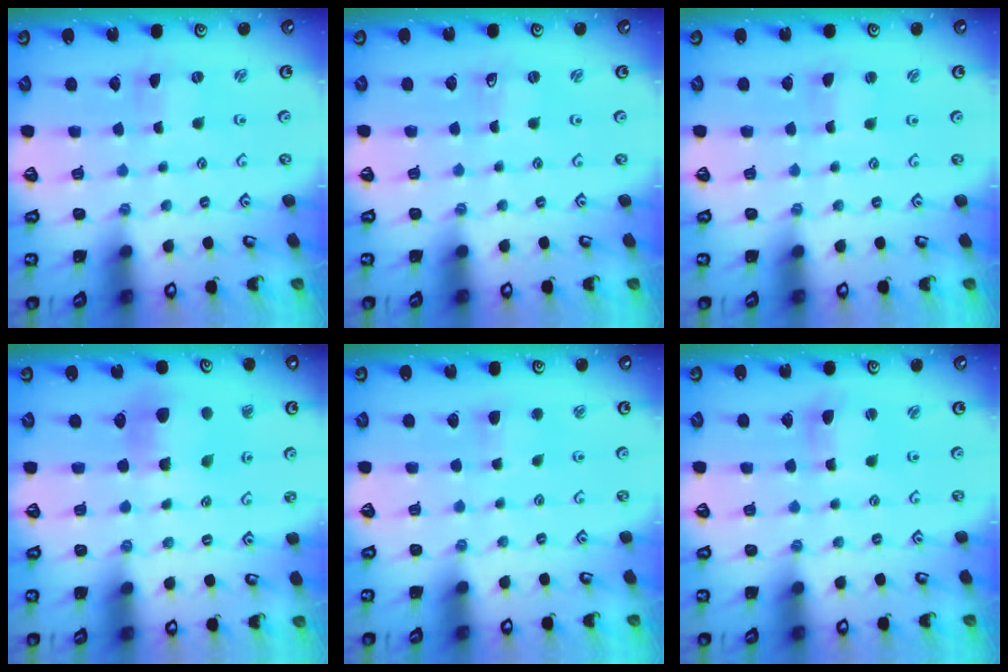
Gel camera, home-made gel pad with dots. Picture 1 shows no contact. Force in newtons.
{"total": 0.0}
{"total": 0.8, "press": 0.8, "slide": 0.0}
{"total": 6.9, "press": 6.9, "slide": 0.4}
{"total": 3.1, "press": 3.1, "slide": 0.4}
{"total": 5.1, "press": 5.0, "slide": 0.6}